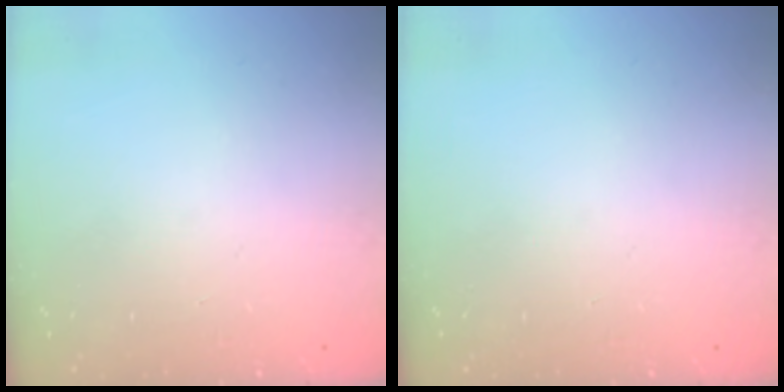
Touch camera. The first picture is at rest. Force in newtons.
{"total": 0.0}